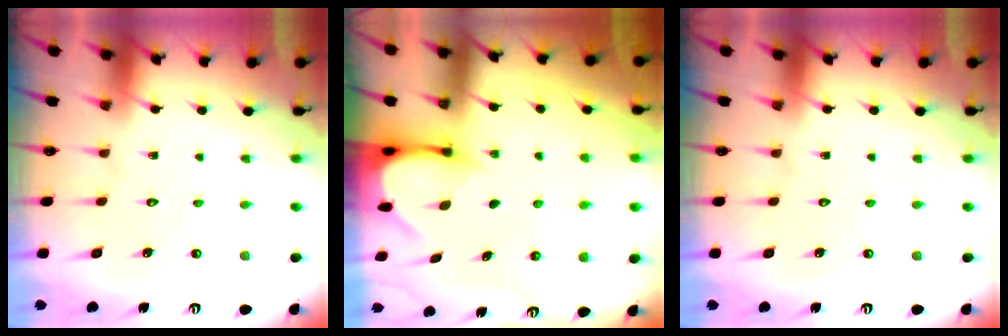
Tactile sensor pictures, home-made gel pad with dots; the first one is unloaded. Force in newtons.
{"total": 3.5, "press": 3.5, "slide": 0.3}
{"total": 0.0}